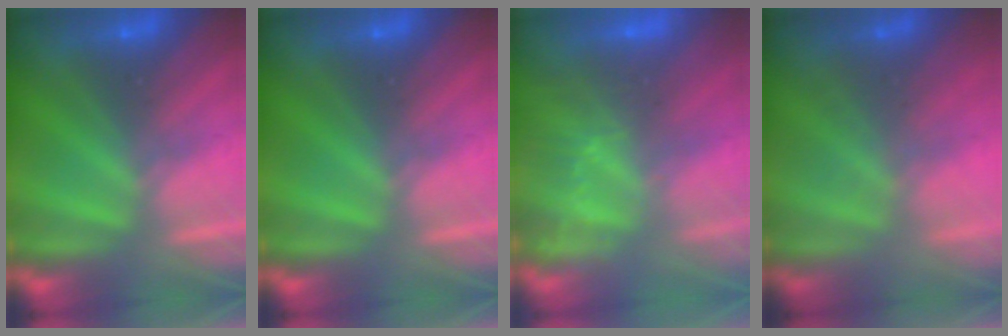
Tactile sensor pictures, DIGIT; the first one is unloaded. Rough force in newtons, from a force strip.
{"total": 0.0}
{"total": 3.3}
{"total": 1.7}